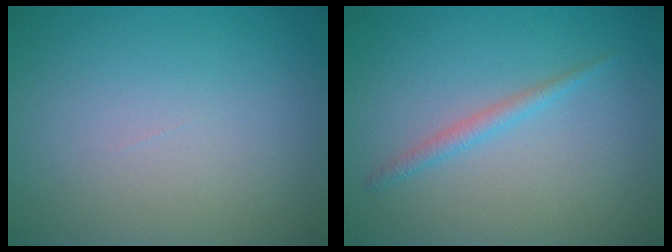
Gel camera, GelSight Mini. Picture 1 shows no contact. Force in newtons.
{"total": 1.4, "press": 1.4, "slide": 0.0}